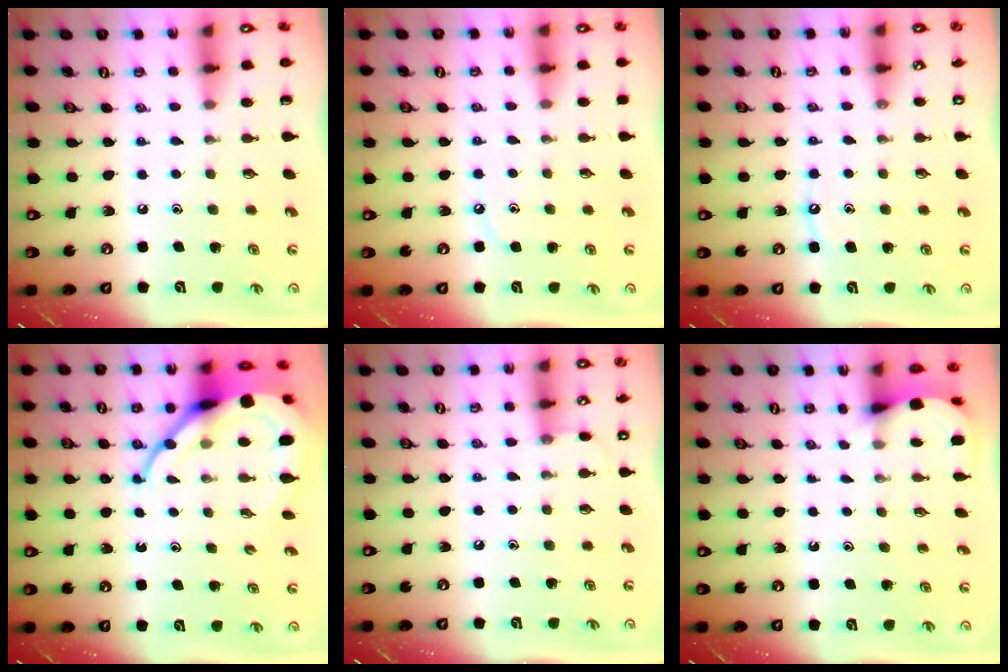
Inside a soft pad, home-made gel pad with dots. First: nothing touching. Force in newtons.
{"total": 4.3, "press": 4.3, "slide": 0.6}
{"total": 4.9, "press": 4.8, "slide": 0.6}
{"total": 12.9, "press": 12.8, "slide": 1.2}
{"total": 3.9, "press": 3.8, "slide": 0.5}
{"total": 2.9, "press": 2.9, "slide": 0.3}